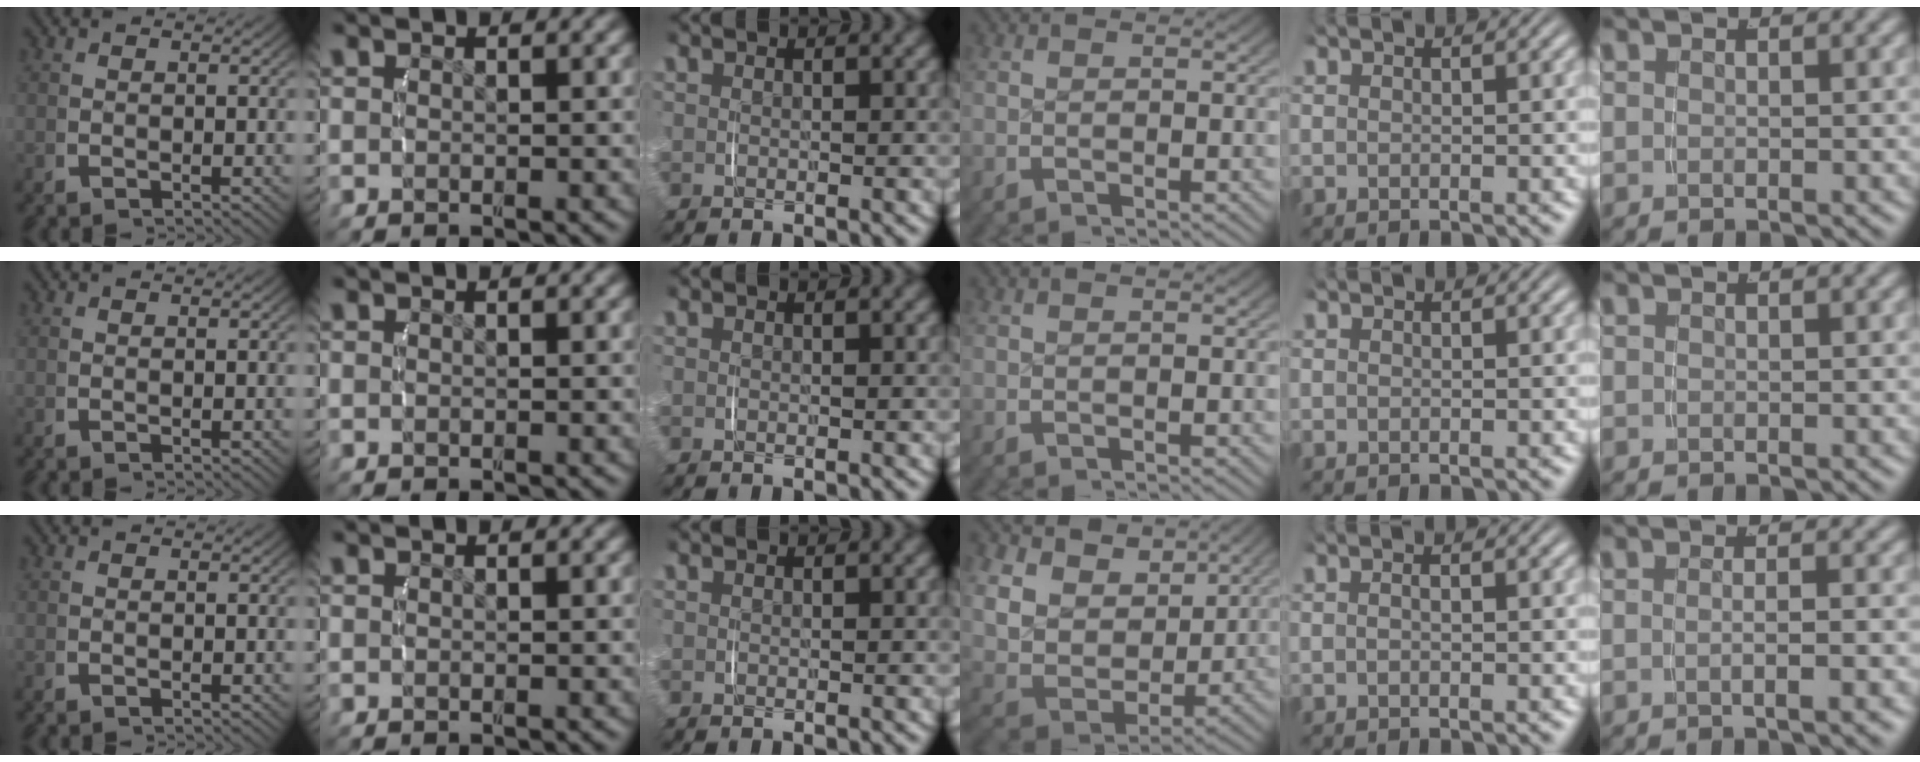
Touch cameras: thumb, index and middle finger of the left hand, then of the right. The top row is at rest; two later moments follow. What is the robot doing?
{"motion": "lift_and_place", "object": "napkin"}